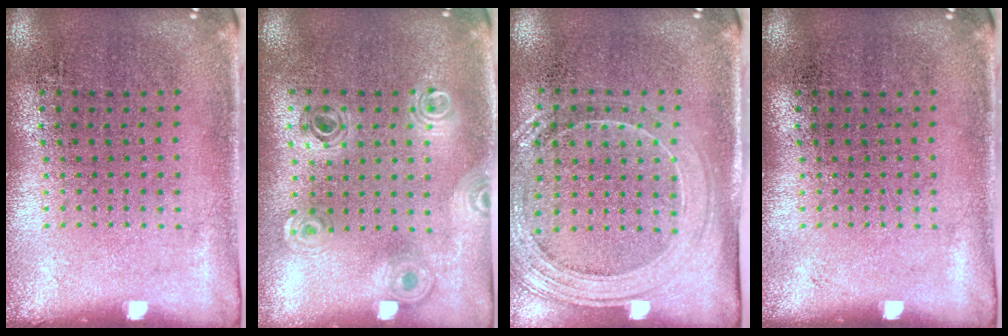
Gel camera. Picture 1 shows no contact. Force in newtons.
{"total": 1.0, "press": 0.9, "slide": 0.2}
{"total": 1.6, "press": 1.5, "slide": 0.4}
{"total": 0.0}